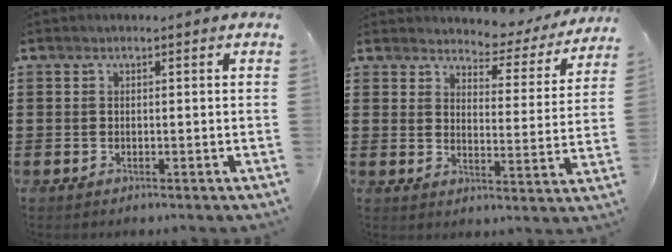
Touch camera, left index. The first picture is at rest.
{"total": 3.3, "force": [3.3, 0.7, 0.2], "torque": [-0.021, -0.028, 0.048]}